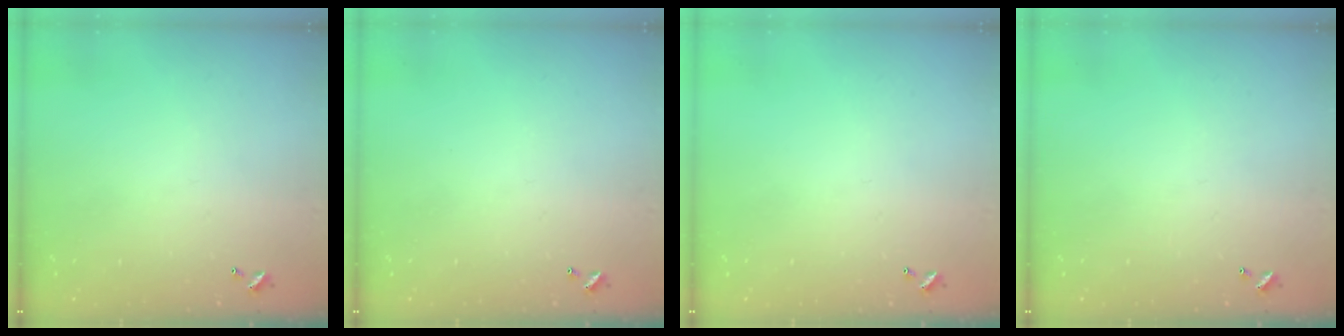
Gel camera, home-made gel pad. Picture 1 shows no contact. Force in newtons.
{"total": 0.0}
{"total": 0.0}
{"total": 0.0}